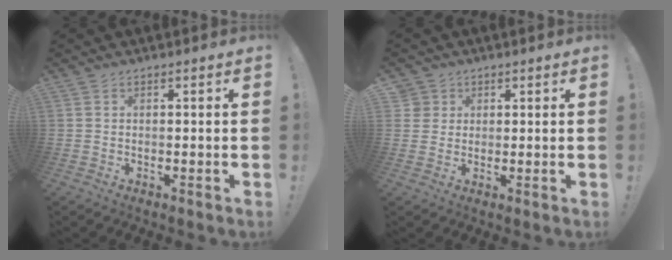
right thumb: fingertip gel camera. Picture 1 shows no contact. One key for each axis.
{"total": 3.4, "fx": 1.5, "fy": 3.0, "fz": 0.4, "tx": -0.006, "ty": -0.002, "tz": 0.028}